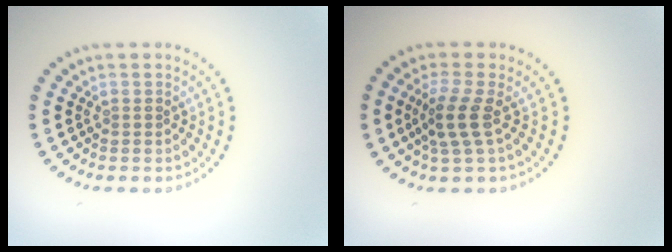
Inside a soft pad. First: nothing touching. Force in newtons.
{"total": 2.8, "press": 2.4, "slide": 1.4}